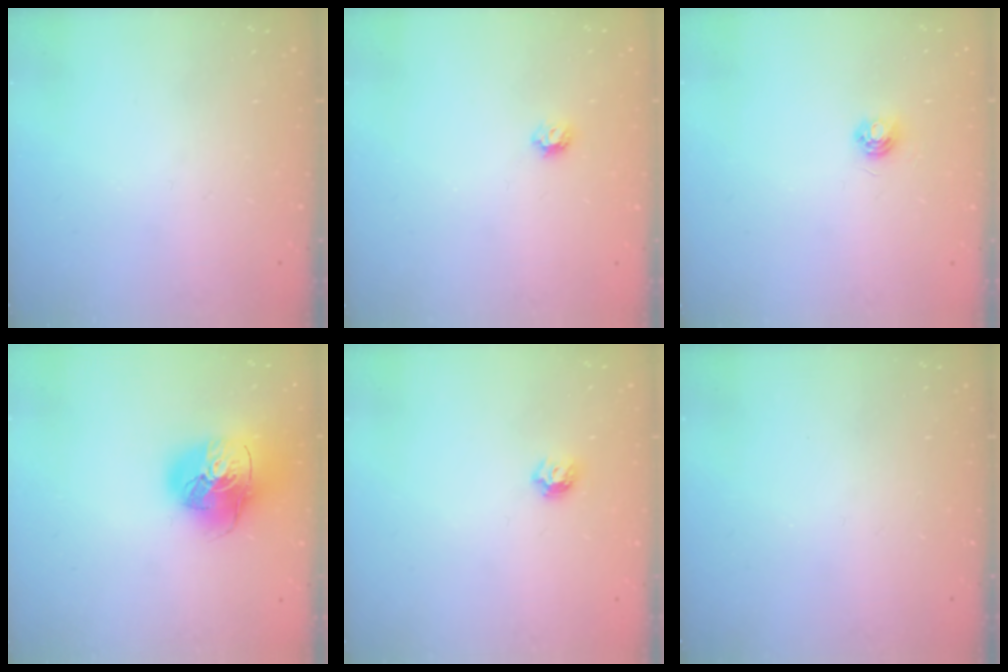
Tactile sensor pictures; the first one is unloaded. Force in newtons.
{"total": 4.9, "press": 4.9, "slide": 0.8}
{"total": 4.7, "press": 4.7, "slide": 0.5}
{"total": 17.1, "press": 17.0, "slide": 2.5}
{"total": 5.5, "press": 5.5, "slide": 0.8}
{"total": 0.0}